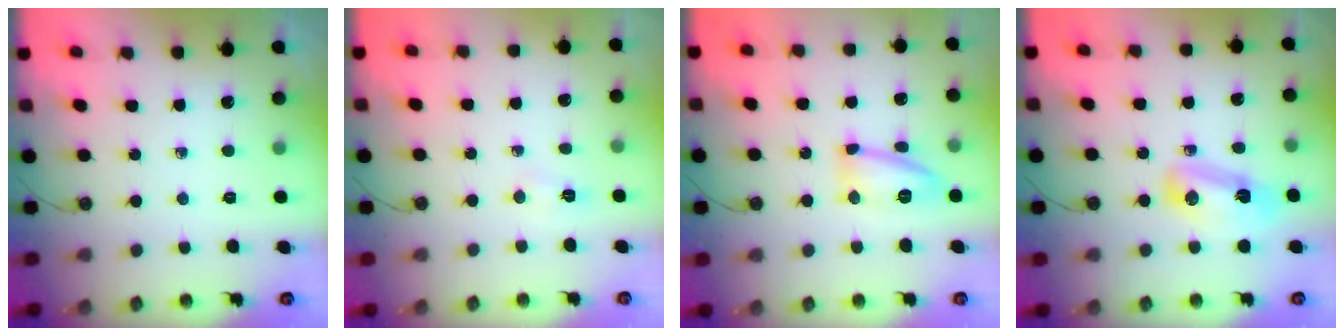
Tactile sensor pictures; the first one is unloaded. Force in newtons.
{"total": 2.5, "press": 2.4, "slide": 0.4}
{"total": 12.4, "press": 12.4, "slide": 0.9}
{"total": 8.1, "press": 8.1, "slide": 0.5}